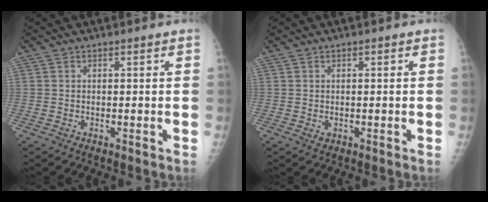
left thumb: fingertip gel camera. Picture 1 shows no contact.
{"total": 0.6, "force": [-0.1, 0.5, 0.4], "torque": [-0.004, -0.001, 0.001]}